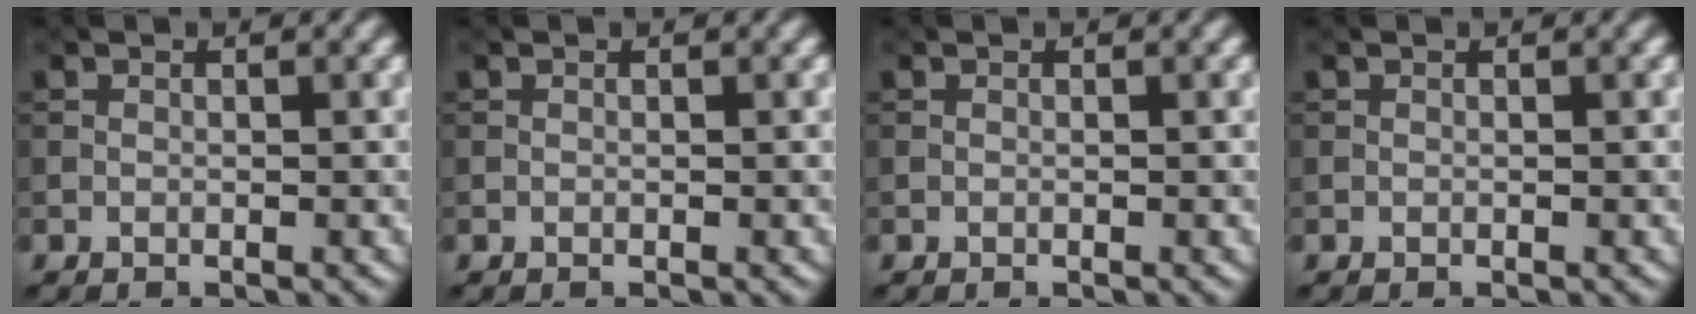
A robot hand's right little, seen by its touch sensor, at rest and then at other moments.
{"total": 0.0}
{"total": 0.0}
{"total": 0.0}